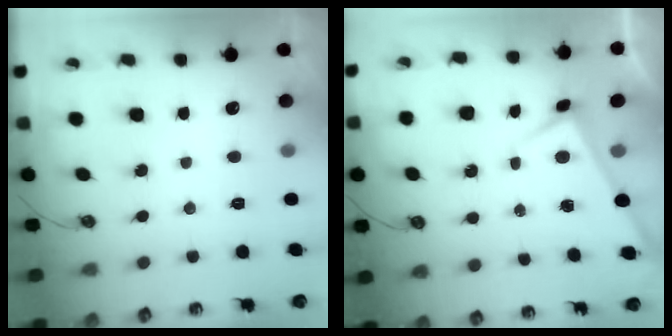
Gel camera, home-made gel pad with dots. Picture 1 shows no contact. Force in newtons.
{"total": 3.2, "press": 3.2, "slide": 0.2}